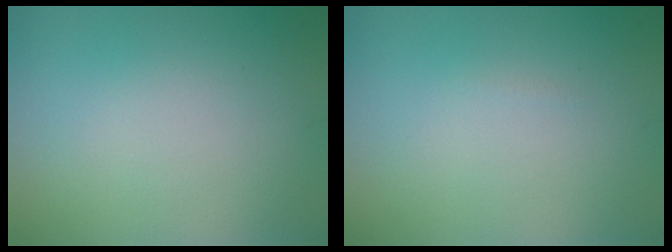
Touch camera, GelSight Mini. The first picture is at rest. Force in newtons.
{"total": 0.0}